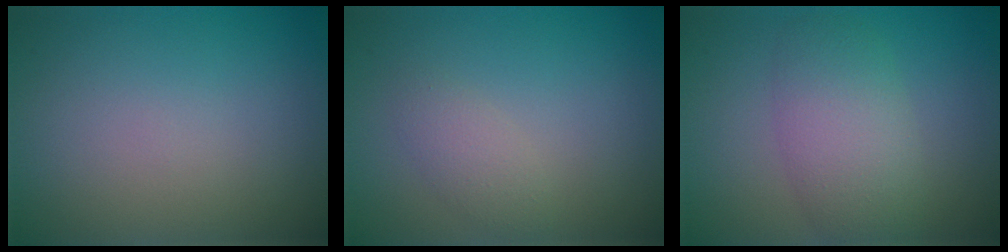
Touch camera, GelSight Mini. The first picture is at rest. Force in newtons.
{"total": 1.6, "press": 1.6, "slide": 0.2}
{"total": 4.7, "press": 4.7, "slide": 0.2}